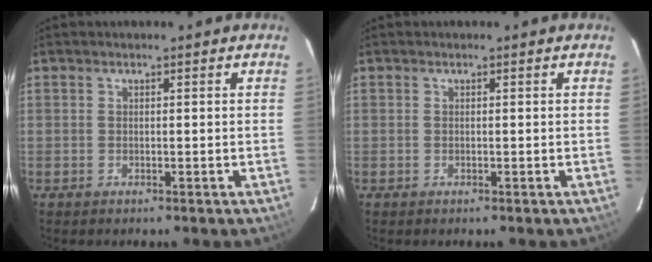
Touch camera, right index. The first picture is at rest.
{"total": 0.0}